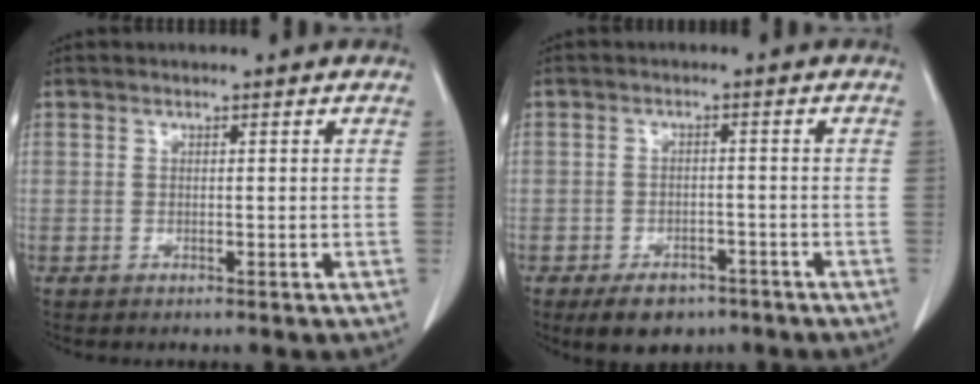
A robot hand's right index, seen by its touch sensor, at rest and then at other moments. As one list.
[{"total": 5.7, "force": [-3.9, 3.4, 2.4], "torque": [-0.037, 0.001, -0.054]}]